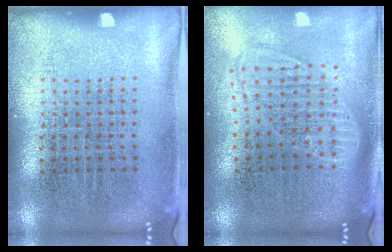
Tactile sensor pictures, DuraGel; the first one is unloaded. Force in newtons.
{"total": 1.8, "press": 1.4, "slide": 1.0}